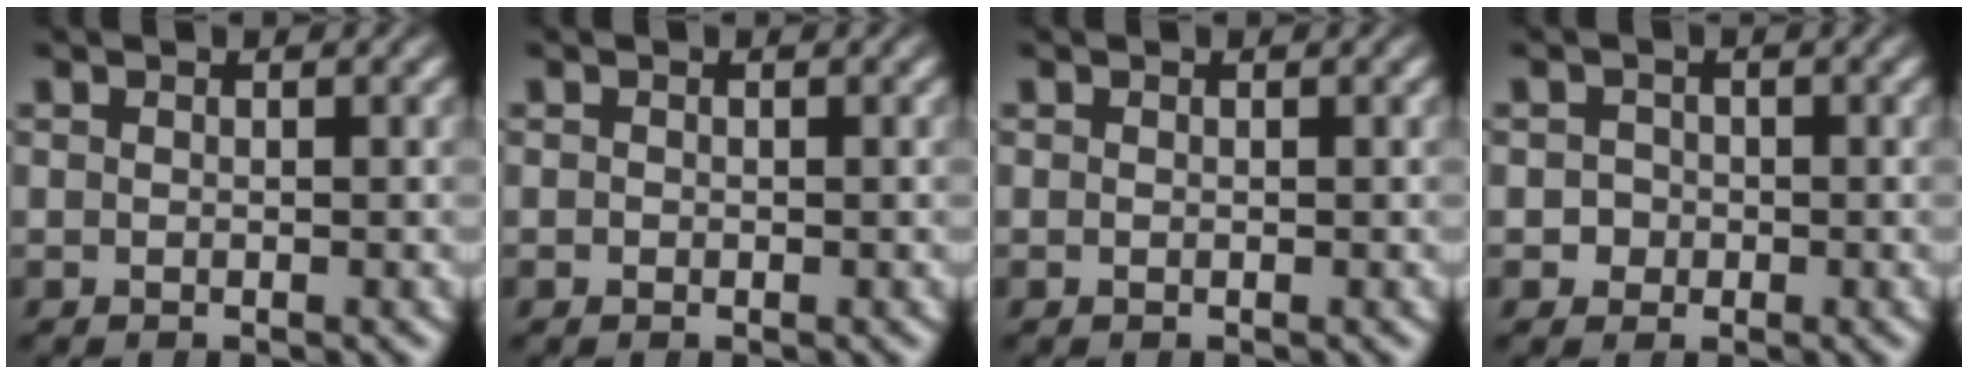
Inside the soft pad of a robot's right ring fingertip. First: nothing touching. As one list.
[{"total": 0.0}, {"total": 0.0}, {"total": 2.3, "force": [-0.4, 2.3, 0.0], "torque": [-0.011, -0.004, -0.015]}]